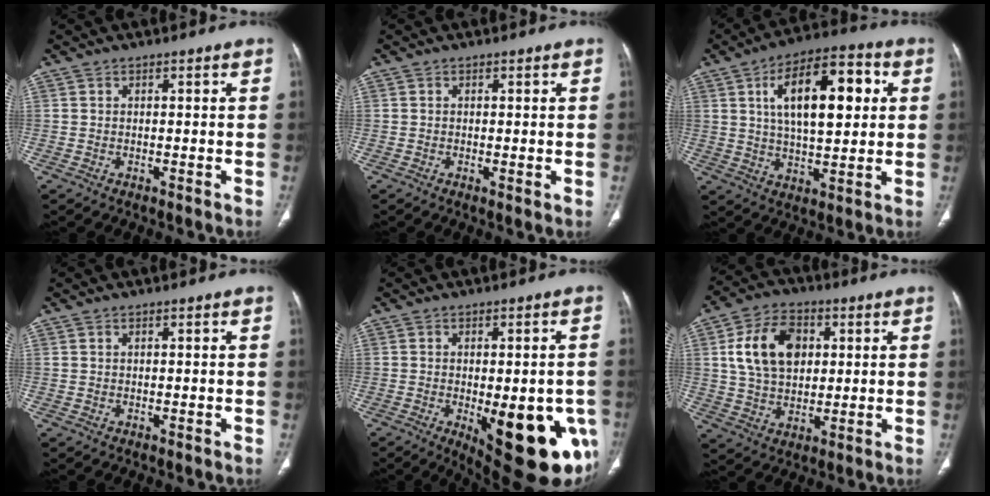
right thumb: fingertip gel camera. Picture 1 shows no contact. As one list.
[{"total": 0.9, "force": [0.0, 0.2, 0.8], "torque": [-0.018, -0.005, -0.001]}, {"total": 17.3, "force": [4.5, 7.8, 14.7], "torque": [-0.213, 0.007, 0.071]}, {"total": 0.0}, {"total": 20.1, "force": [-6.2, 7.6, 17.5], "torque": [-0.163, -0.010, -0.057]}, {"total": 13.9, "force": [3.3, 9.6, 9.4], "torque": [-0.144, 0.003, 0.058]}]